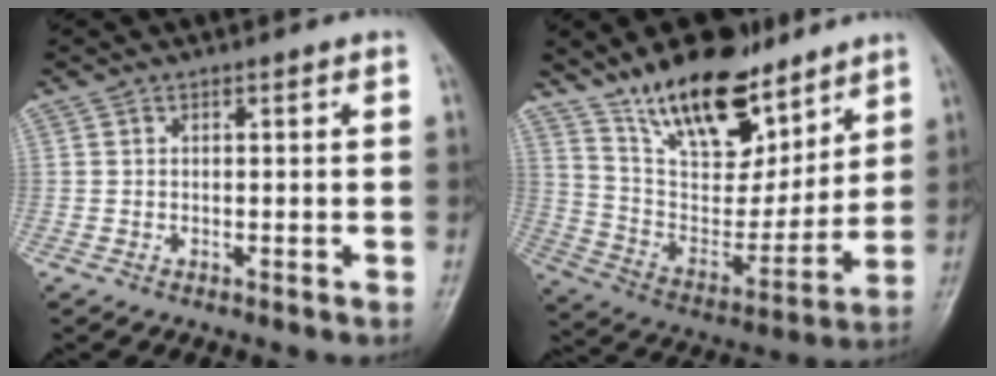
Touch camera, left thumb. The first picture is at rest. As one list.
[{"total": 21.8, "force": [14.8, 9.9, 12.6], "torque": [-0.154, -0.073, 0.261]}]